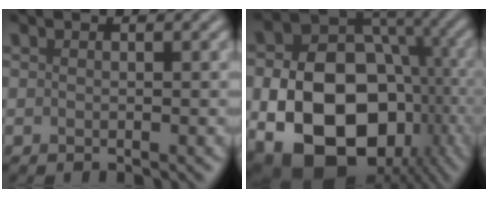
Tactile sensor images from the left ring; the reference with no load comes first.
{"total": 15.5, "force": [-4.0, 11.1, 10.1], "torque": [-0.164, -0.031, -0.068]}